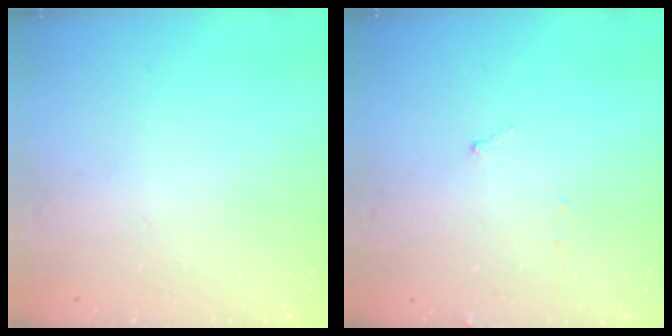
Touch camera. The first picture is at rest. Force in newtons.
{"total": 7.6, "press": 7.6, "slide": 0.4}